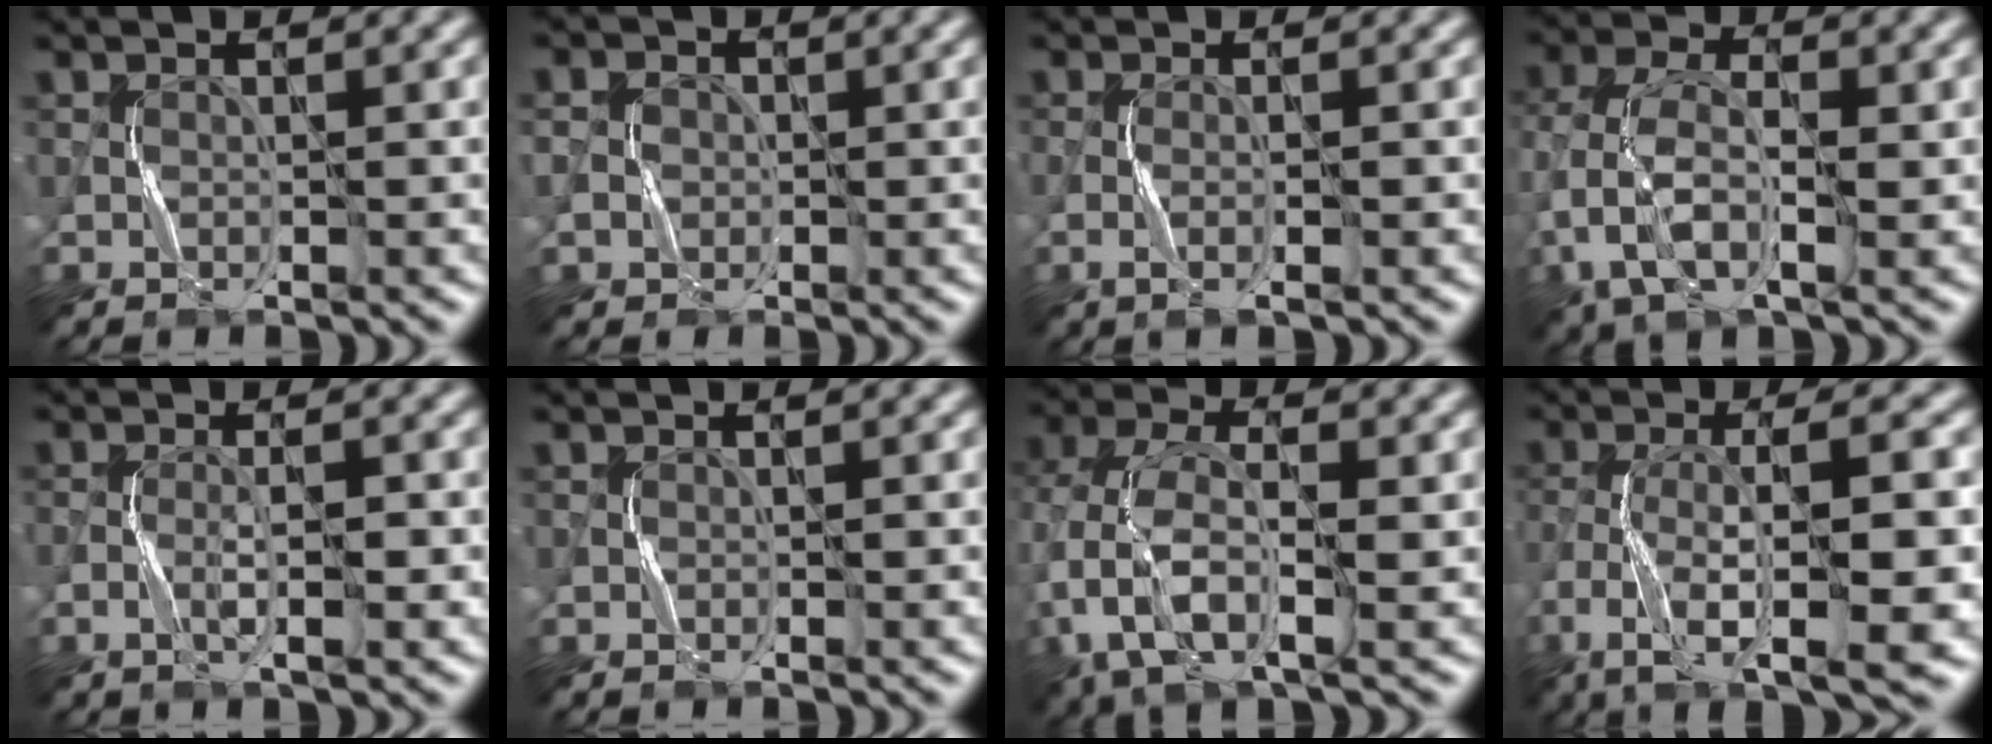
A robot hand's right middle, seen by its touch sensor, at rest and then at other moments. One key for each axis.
{"total": 2.3, "fx": -0.1, "fy": 2.1, "fz": 1.0, "tx": -0.010, "ty": -0.001, "tz": -0.006}
{"total": 1.7, "fx": -0.3, "fy": 0.2, "fz": 1.7, "tx": -0.038, "ty": -0.005, "tz": -0.010}
{"total": 7.2, "fx": -1.1, "fy": 4.4, "fz": 5.6, "tx": -0.126, "ty": 0.008, "tz": -0.035}
{"total": 2.1, "fx": -0.6, "fy": 0.3, "fz": 2.0, "tx": -0.040, "ty": -0.001, "tz": -0.016}
{"total": 0.0}
{"total": 8.1, "fx": -1.0, "fy": 4.8, "fz": 6.5, "tx": -0.154, "ty": -0.002, "tz": -0.035}
{"total": 10.3, "fx": -4.7, "fy": 3.0, "fz": 8.7, "tx": -0.145, "ty": -0.002, "tz": -0.080}